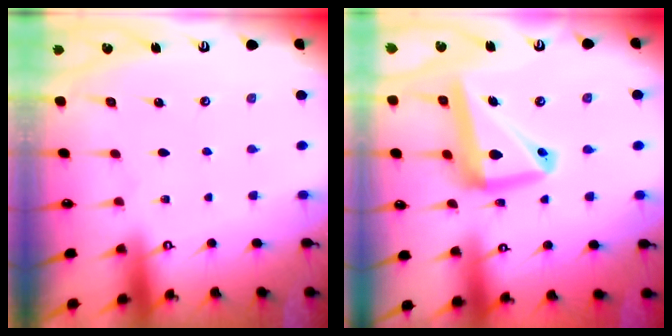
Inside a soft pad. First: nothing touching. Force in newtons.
{"total": 15.4, "press": 15.3, "slide": 1.9}